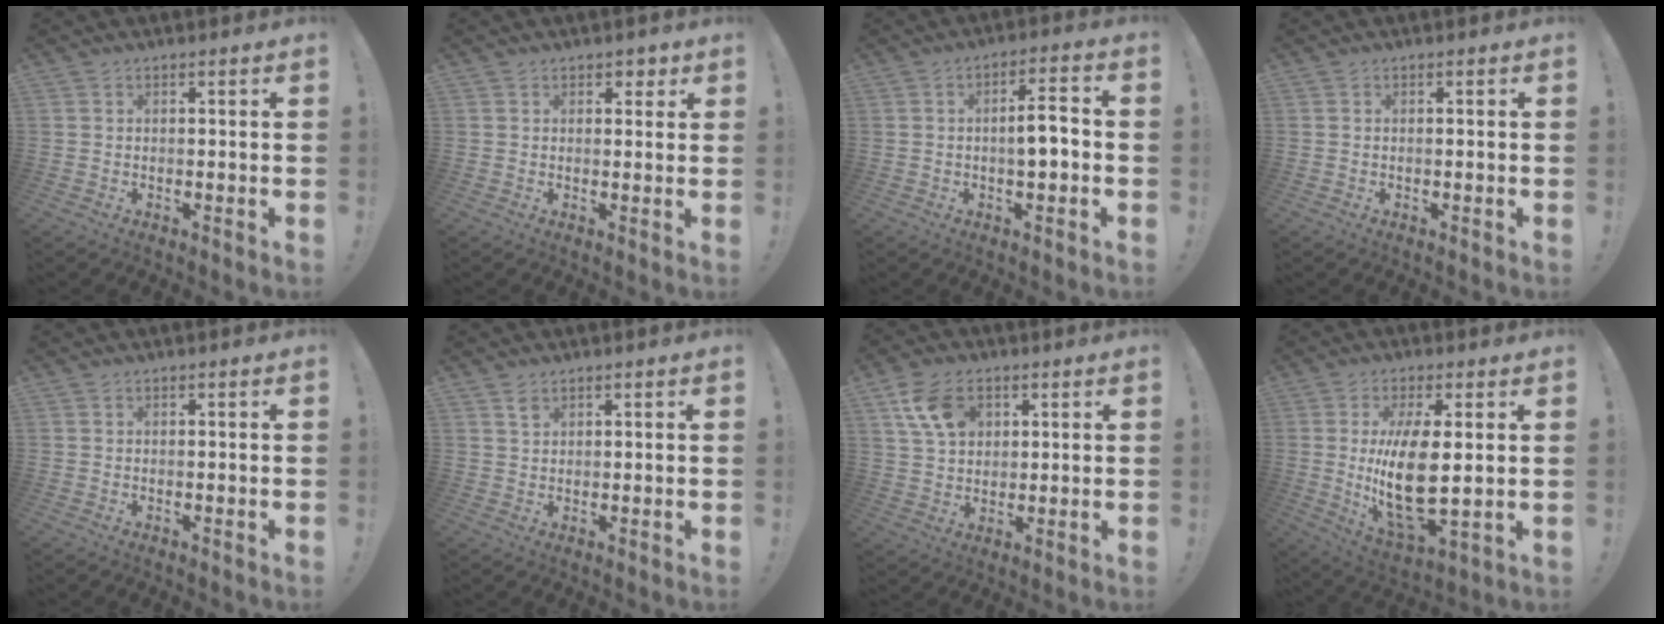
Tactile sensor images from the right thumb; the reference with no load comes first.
{"total": 2.3, "force": [1.4, 1.7, 0.8], "torque": [0.009, -0.010, 0.020]}
{"total": 6.4, "force": [-1.1, 1.9, 6.0], "torque": [-0.089, 0.007, -0.022]}
{"total": 0.0}
{"total": 0.0}
{"total": 2.2, "force": [1.6, 1.2, 0.8], "torque": [-0.005, -0.008, 0.028]}
{"total": 11.6, "force": [5.2, 8.2, 6.4], "torque": [-0.102, -0.008, 0.102]}
{"total": 16.0, "force": [1.3, 6.7, 14.5], "torque": [-0.279, -0.025, 0.019]}